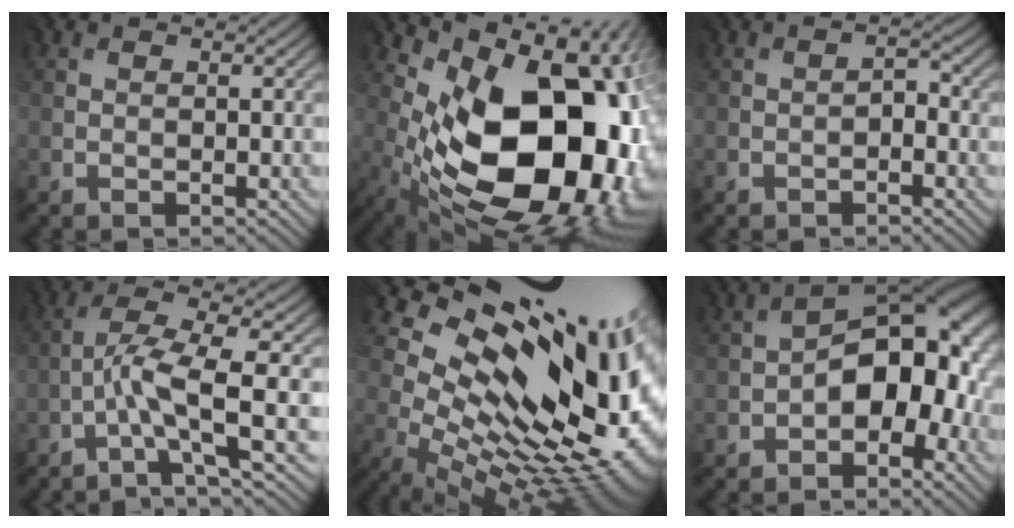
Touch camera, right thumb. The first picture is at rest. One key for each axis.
{"total": 18.3, "fx": -1.5, "fy": 10.9, "fz": 14.7, "tx": -0.222, "ty": -0.032, "tz": -0.006}
{"total": 1.3, "fx": -0.9, "fy": 0.4, "fz": 0.8, "tx": -0.010, "ty": 0.005, "tz": -0.015}
{"total": 7.1, "fx": -2.1, "fy": 1.1, "fz": 6.7, "tx": -0.118, "ty": 0.013, "tz": -0.050}
{"total": 18.9, "fx": 4.8, "fy": 10.6, "fz": 14.9, "tx": -0.233, "ty": -0.025, "tz": 0.121}
{"total": 12.4, "fx": -1.6, "fy": 7.2, "fz": 9.9, "tx": -0.133, "ty": 0.006, "tz": -0.028}